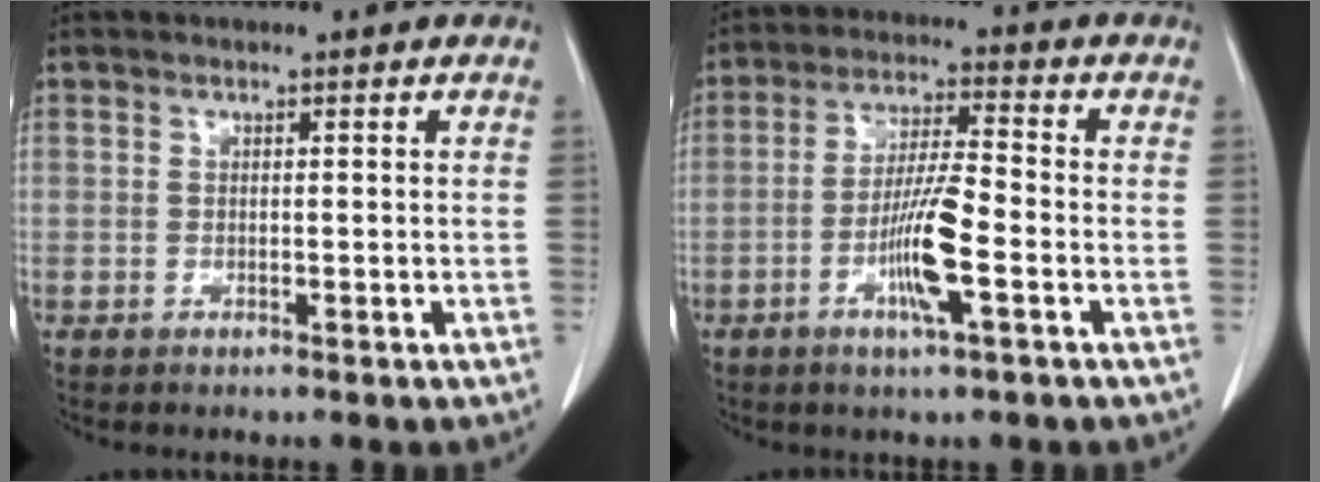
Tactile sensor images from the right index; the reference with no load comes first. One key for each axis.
{"total": 8.8, "fx": -3.1, "fy": 0.6, "fz": 8.2, "tx": -0.155, "ty": -0.004, "tz": -0.060}